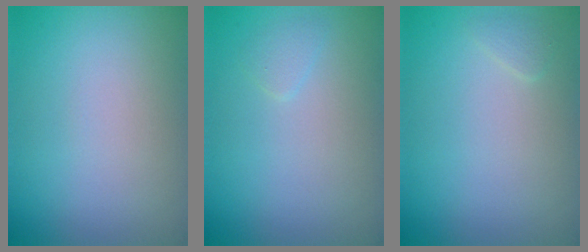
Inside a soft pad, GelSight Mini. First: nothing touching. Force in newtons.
{"total": 0.7, "press": 0.7, "slide": 0.1}
{"total": 0.6, "press": 0.6, "slide": 0.0}